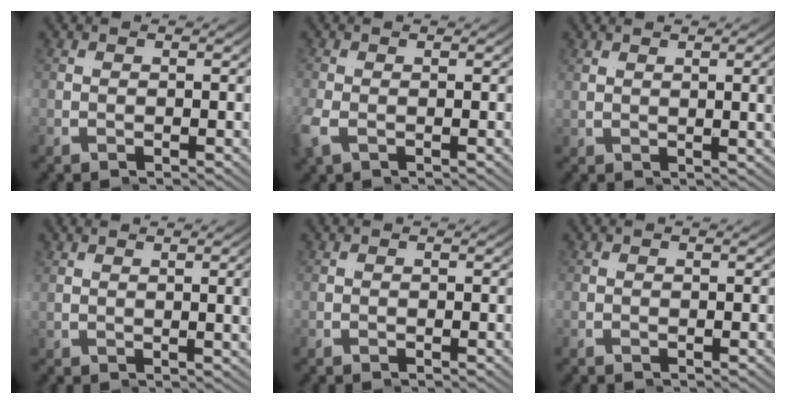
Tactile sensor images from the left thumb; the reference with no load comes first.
{"total": 1.1, "force": [-0.8, 0.6, -0.1], "torque": [-0.016, -0.003, -0.013]}
{"total": 1.8, "force": [0.9, -1.5, 0.5], "torque": [0.006, 0.012, 0.014]}
{"total": 2.1, "force": [0.8, -1.8, 0.7], "torque": [0.003, 0.015, 0.011]}
{"total": 0.0}
{"total": 0.0}